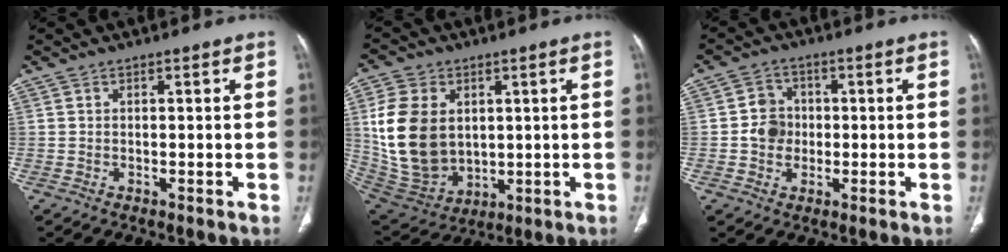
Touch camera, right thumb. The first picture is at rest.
{"total": 17.0, "force": [3.0, 12.4, 11.3], "torque": [-0.203, -0.014, 0.079]}
{"total": 5.4, "force": [-0.4, 4.8, 2.3], "torque": [-0.019, 0.009, -0.012]}